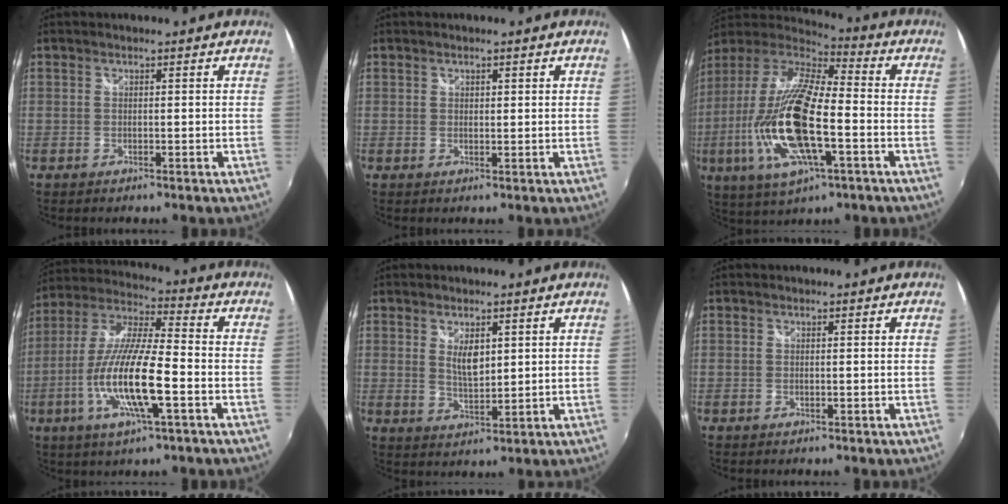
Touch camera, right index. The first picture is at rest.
{"total": 0.7, "force": [0.5, 0.5, 0.3], "torque": [-0.003, 0.003, 0.008]}
{"total": 23.1, "force": [-5.8, 7.7, 21.0], "torque": [-0.421, -0.028, -0.114]}
{"total": 15.9, "force": [-5.1, 2.6, 14.8], "torque": [-0.296, -0.013, -0.100]}
{"total": 4.7, "force": [1.6, 2.2, 3.8], "torque": [-0.059, -0.006, 0.031]}
{"total": 0.0}